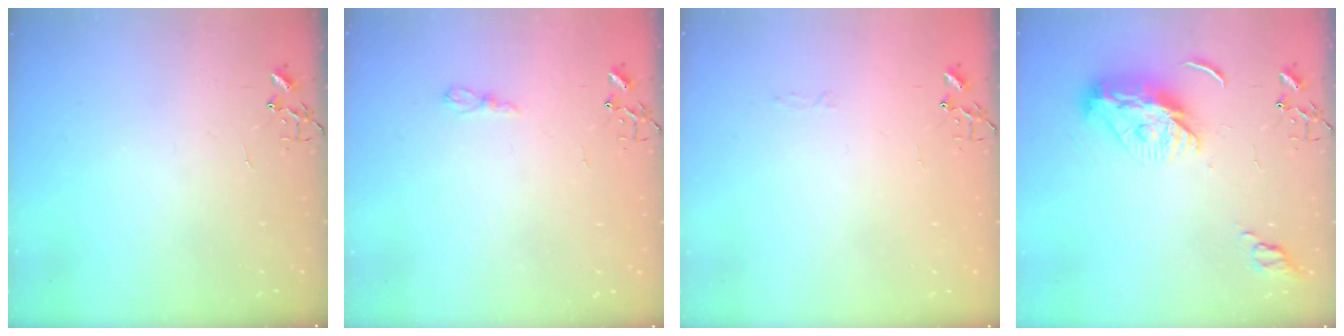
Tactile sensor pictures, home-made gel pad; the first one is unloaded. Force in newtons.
{"total": 5.7, "press": 5.7, "slide": 0.3}
{"total": 2.8, "press": 2.8, "slide": 0.4}
{"total": 10.9, "press": 10.9, "slide": 0.9}